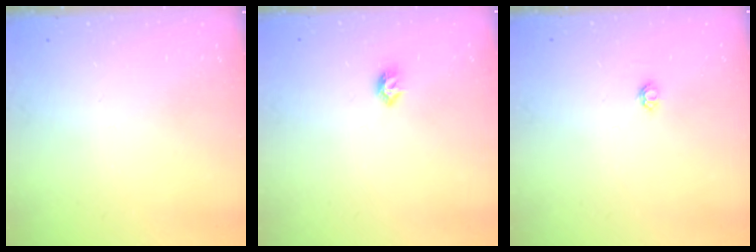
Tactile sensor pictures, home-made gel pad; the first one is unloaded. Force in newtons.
{"total": 5.5, "press": 5.4, "slide": 1.2}
{"total": 3.8, "press": 3.8, "slide": 0.6}